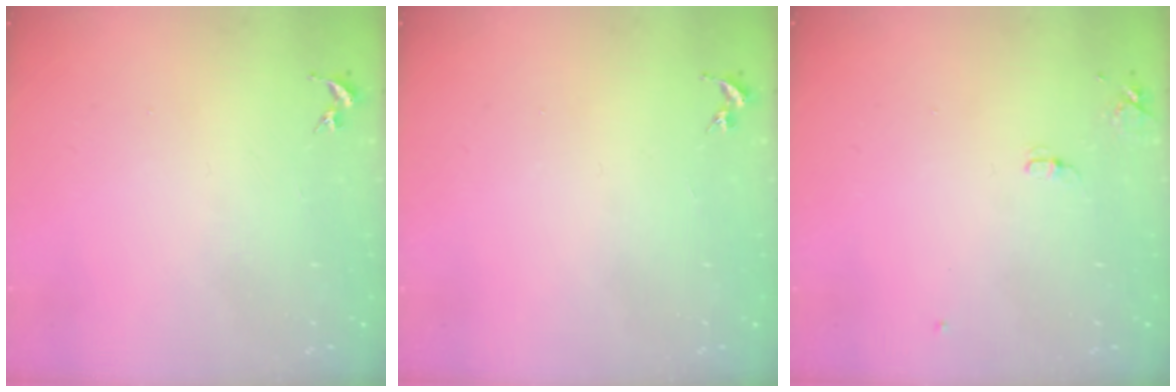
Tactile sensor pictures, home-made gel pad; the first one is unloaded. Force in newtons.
{"total": 0.0}
{"total": 5.8, "press": 5.8, "slide": 0.8}